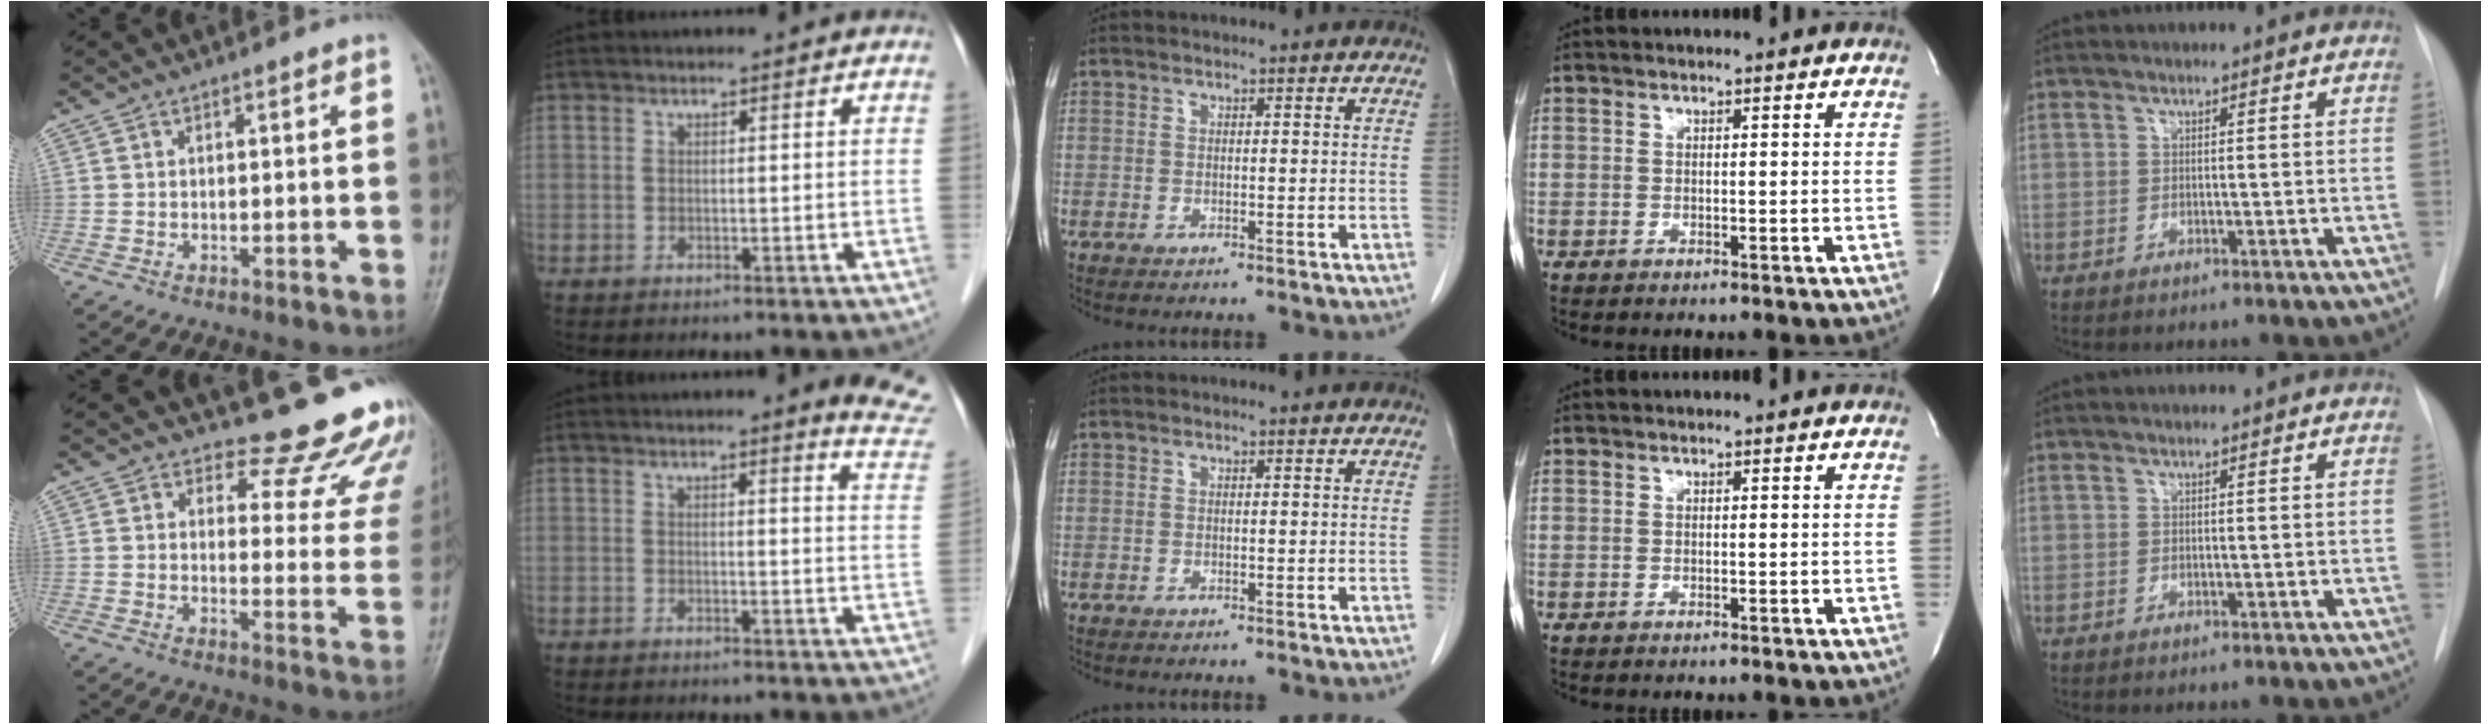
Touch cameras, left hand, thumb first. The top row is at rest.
{"thumb": {"total": 14.9, "force": [14.1, 4.3, 2.0], "torque": [0.029, -0.148, 0.141]}, "index": {"total": 7.9, "force": [7.3, -0.2, 2.8], "torque": [-0.015, -0.050, 0.051]}}